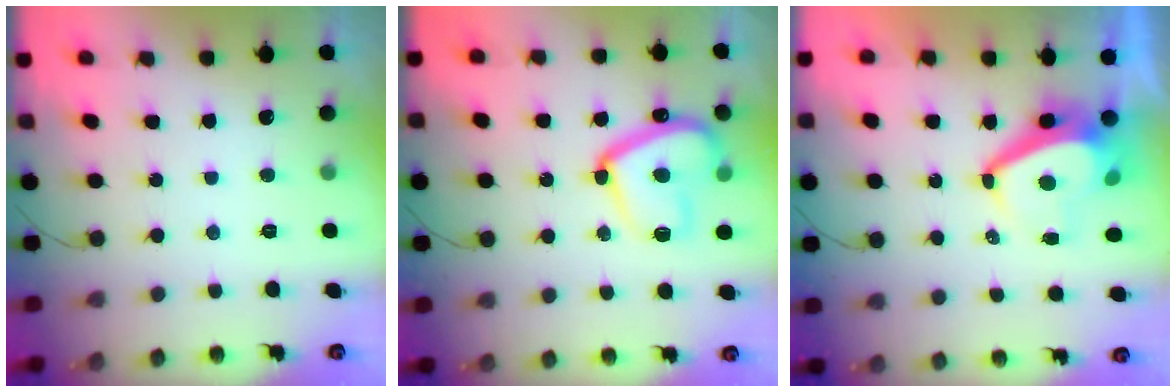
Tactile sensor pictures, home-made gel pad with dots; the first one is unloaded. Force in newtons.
{"total": 16.0, "press": 15.9, "slide": 1.2}
{"total": 6.6, "press": 6.6, "slide": 0.5}